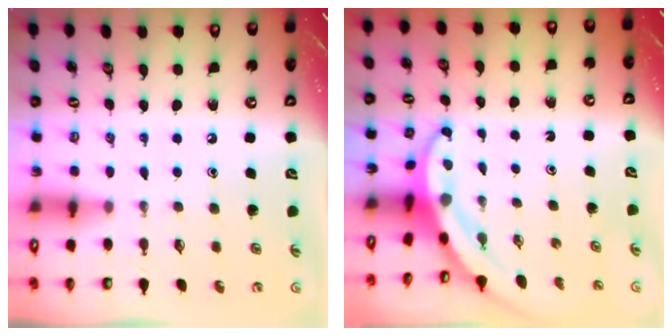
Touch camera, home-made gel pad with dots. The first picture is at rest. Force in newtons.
{"total": 3.7, "press": 3.7, "slide": 0.5}